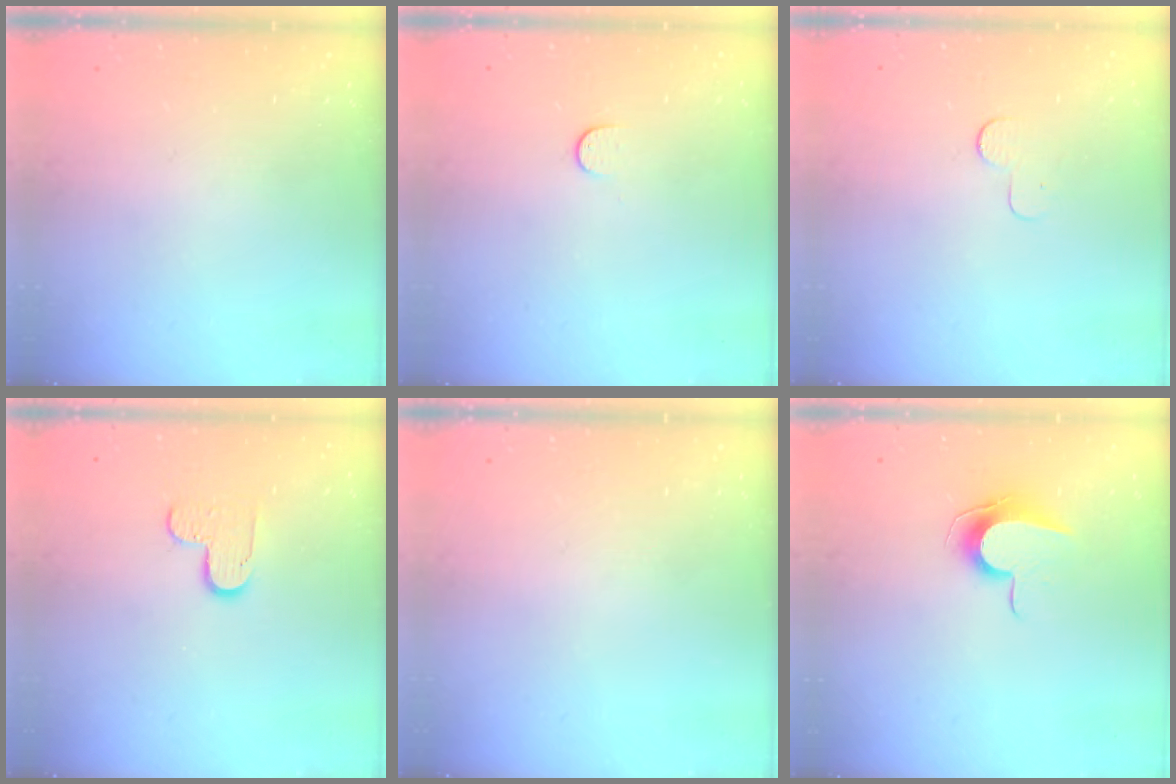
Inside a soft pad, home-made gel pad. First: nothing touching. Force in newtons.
{"total": 3.9, "press": 3.9, "slide": 0.5}
{"total": 2.9, "press": 2.9, "slide": 0.3}
{"total": 5.5, "press": 5.5, "slide": 0.5}
{"total": 0.0}
{"total": 8.4, "press": 8.3, "slide": 0.7}